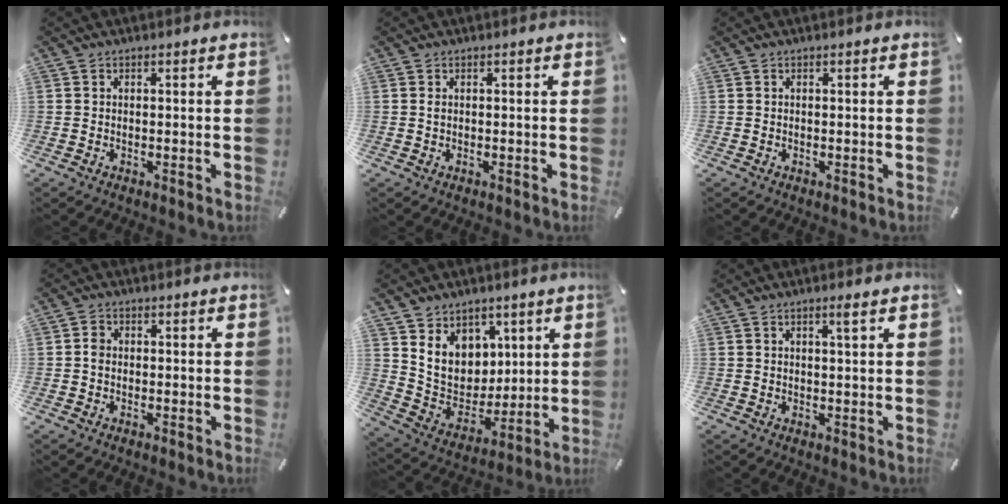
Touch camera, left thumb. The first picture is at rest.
{"total": 0.6, "force": [0.1, 0.3, 0.5], "torque": [-0.011, 0.001, 0.000]}
{"total": 0.0}
{"total": 1.5, "force": [-0.1, 1.2, 0.9], "torque": [-0.017, 0.005, -0.004]}
{"total": 12.2, "force": [5.2, 10.4, 3.9], "torque": [-0.081, -0.038, 0.110]}
{"total": 2.0, "force": [1.1, 0.4, 1.6], "torque": [-0.034, 0.001, 0.019]}